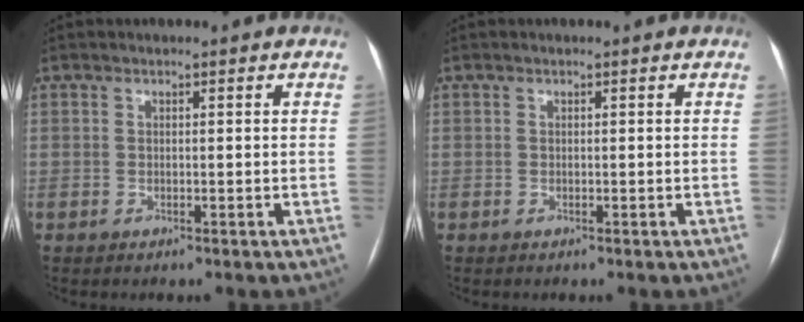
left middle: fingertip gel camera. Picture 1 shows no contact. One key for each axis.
{"total": 0.0}